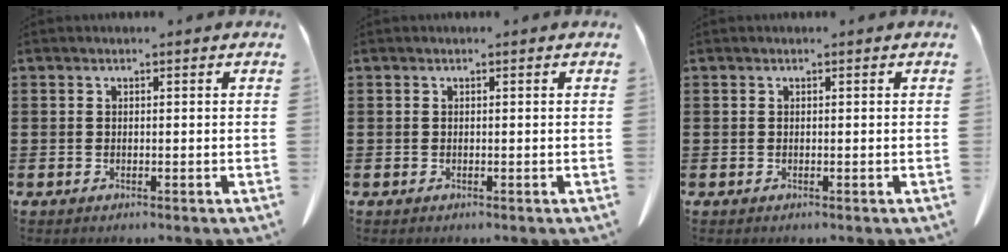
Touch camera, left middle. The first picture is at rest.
{"total": 0.0}
{"total": 0.0}